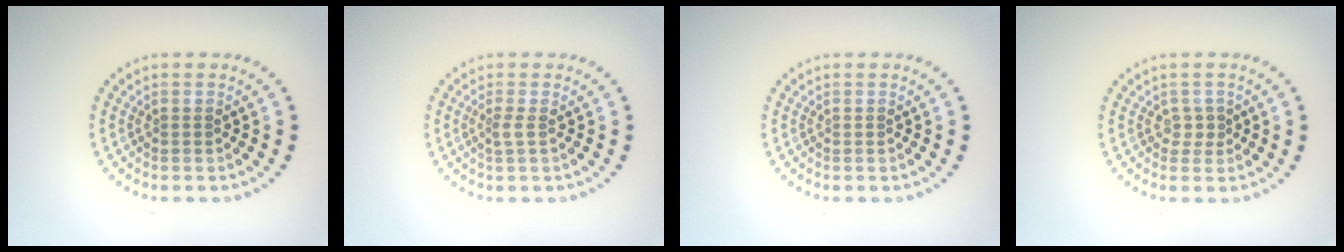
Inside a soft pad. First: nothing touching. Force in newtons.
{"total": 0.9, "press": 0.6, "slide": 0.8}
{"total": 0.0}
{"total": 1.0, "press": 0.9, "slide": 0.6}